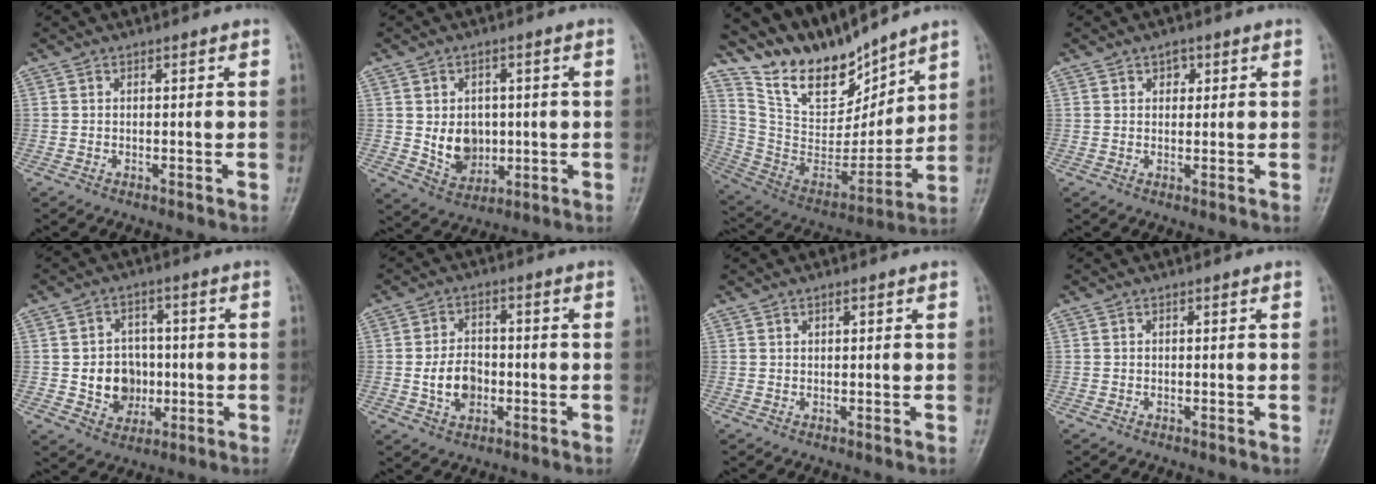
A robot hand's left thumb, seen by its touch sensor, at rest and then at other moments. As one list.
[{"total": 7.9, "force": [0.1, 6.3, 4.7], "torque": [-0.044, -0.007, 0.015]}, {"total": 17.9, "force": [15.6, 6.3, 6.2], "torque": [-0.070, -0.090, 0.301]}, {"total": 2.4, "force": [1.1, 1.7, 1.3], "torque": [-0.005, -0.002, 0.013]}, {"total": 8.9, "force": [-0.8, 7.7, 4.5], "torque": [-0.030, 0.009, -0.008]}, {"total": 7.0, "force": [-1.3, 5.1, 4.7], "torque": [-0.062, 0.012, -0.023]}, {"total": 0.9, "force": [0.6, 0.4, 0.6], "torque": [-0.008, -0.002, 0.009]}, {"total": 0.0}]